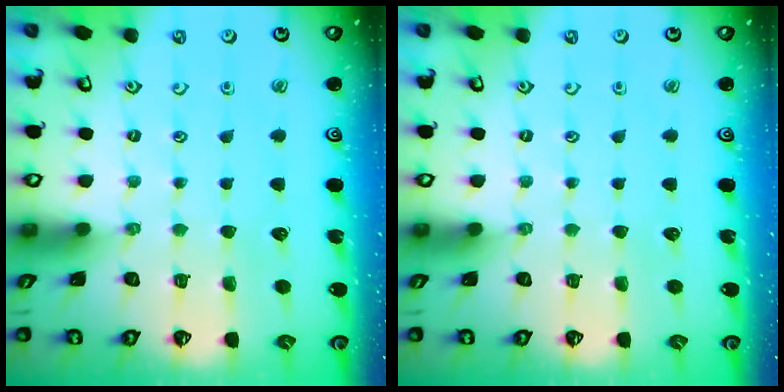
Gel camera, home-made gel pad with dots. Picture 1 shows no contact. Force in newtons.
{"total": 0.0}